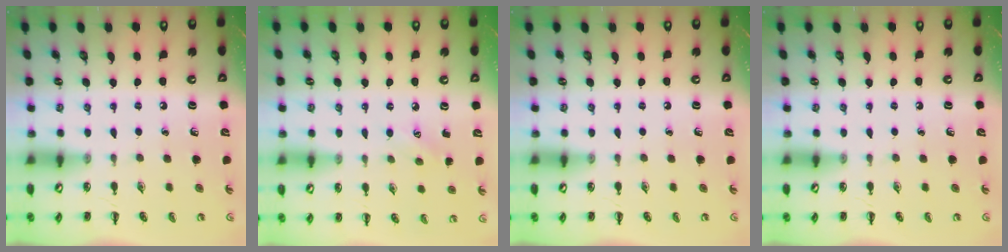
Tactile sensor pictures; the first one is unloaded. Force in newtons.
{"total": 4.0, "press": 3.9, "slide": 1.1}
{"total": 0.0}
{"total": 0.0}